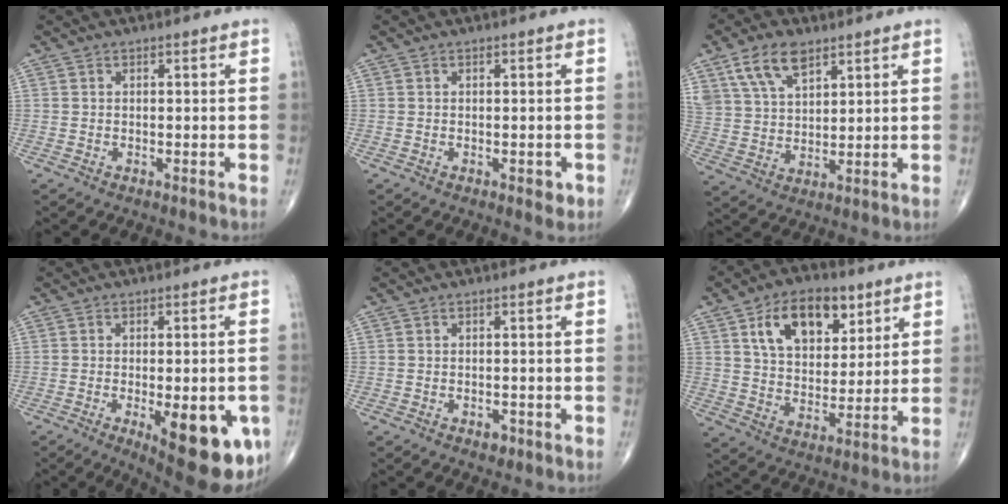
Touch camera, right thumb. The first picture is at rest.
{"total": 1.8, "force": [-0.6, 0.9, 1.4], "torque": [-0.010, -0.001, -0.007]}
{"total": 10.0, "force": [6.0, 5.3, 5.9], "torque": [-0.103, -0.017, 0.122]}
{"total": 16.9, "force": [-6.0, 6.4, 14.5], "torque": [-0.137, -0.002, -0.062]}
{"total": 1.6, "force": [-0.9, 1.0, 0.9], "torque": [-0.010, 0.001, -0.012]}
{"total": 15.0, "force": [6.9, 9.1, 9.8], "torque": [-0.119, -0.024, 0.122]}